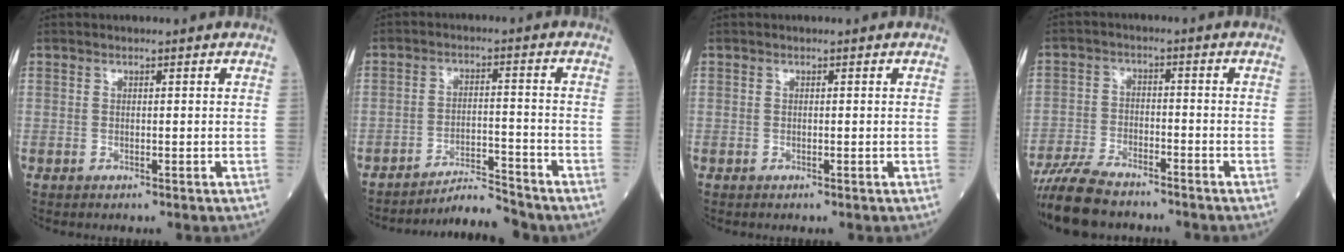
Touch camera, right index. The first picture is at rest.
{"total": 7.1, "force": [-7.0, 0.1, 0.8], "torque": [-0.021, 0.007, -0.120]}
{"total": 0.0}
{"total": 10.9, "force": [-9.2, 3.5, 4.7], "torque": [-0.099, -0.020, -0.161]}